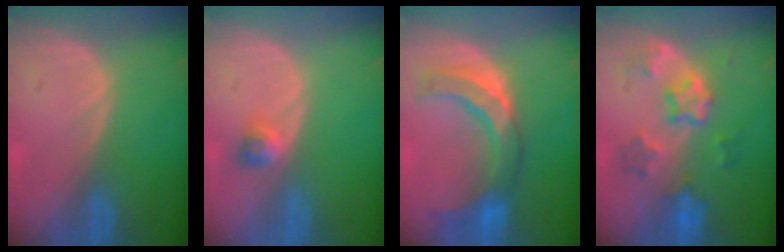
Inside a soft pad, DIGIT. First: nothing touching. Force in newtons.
{"total": 2.5, "press": 2.2, "slide": 1.3}
{"total": 8.4, "press": 8.3, "slide": 1.2}
{"total": 6.7, "press": 6.3, "slide": 2.4}